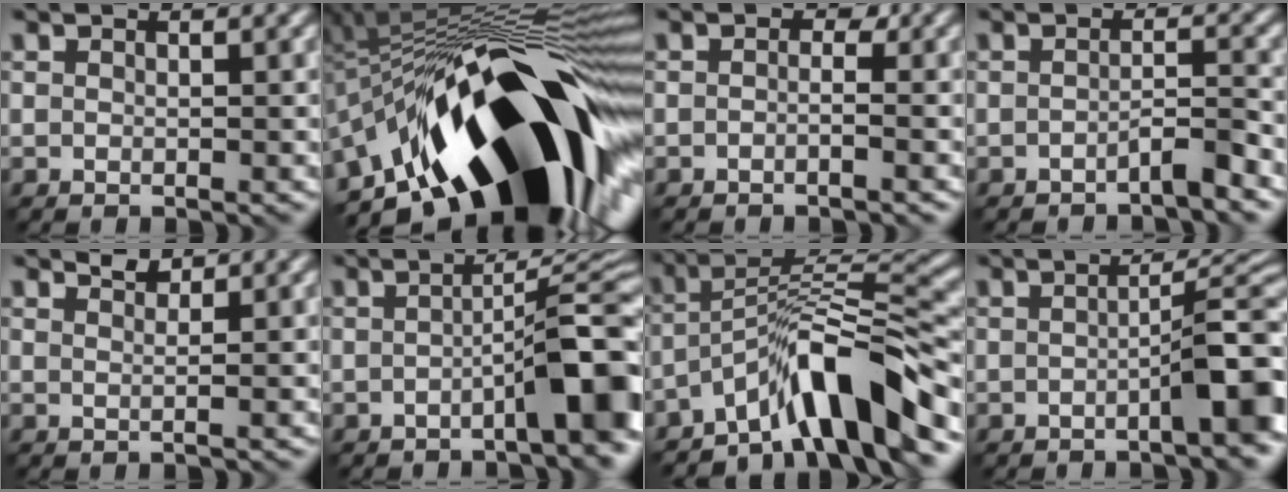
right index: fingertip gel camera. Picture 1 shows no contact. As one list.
[{"total": 20.2, "force": [-6.0, 8.6, 17.2], "torque": [-0.256, -0.012, -0.109]}, {"total": 1.2, "force": [-1.1, 0.1, 0.4], "torque": [-0.007, -0.001, -0.019]}, {"total": 2.2, "force": [-2.0, 0.2, 1.0], "torque": [-0.015, 0.005, -0.039]}, {"total": 0.8, "force": [0.6, 0.2, 0.4], "torque": [-0.001, -0.006, 0.003]}, {"total": 7.5, "force": [-2.6, 1.5, 6.8], "torque": [-0.087, 0.013, -0.052]}, {"total": 8.8, "force": [-6.3, 1.5, 6.0], "torque": [-0.085, 0.017, -0.116]}, {"total": 6.2, "force": [-2.1, 1.3, 5.7], "torque": [-0.071, 0.013, -0.040]}]